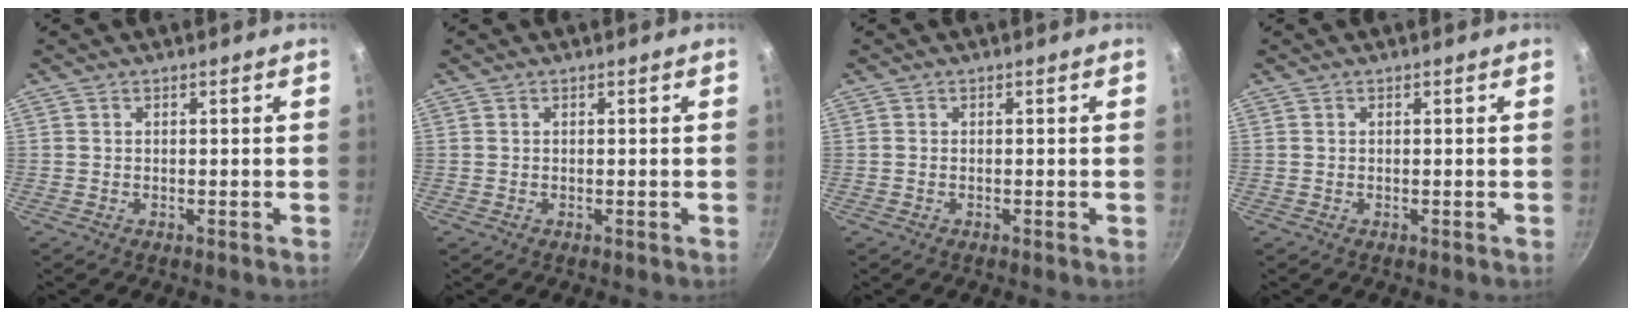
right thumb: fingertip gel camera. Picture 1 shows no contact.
{"total": 0.0}
{"total": 0.0}
{"total": 0.0}